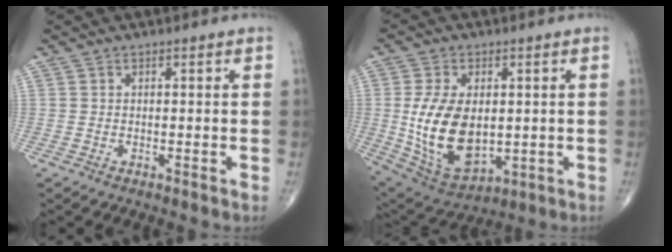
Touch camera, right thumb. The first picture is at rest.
{"total": 16.1, "force": [0.0, 9.6, 12.9], "torque": [-0.229, -0.010, 0.024]}